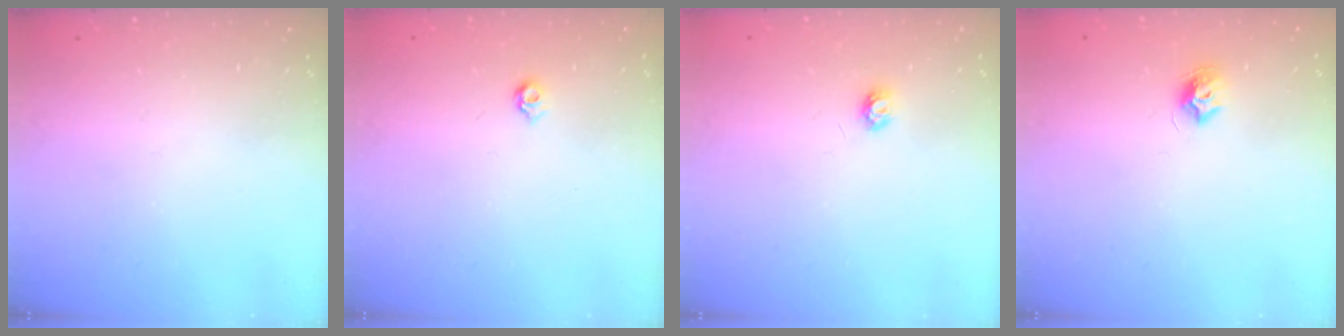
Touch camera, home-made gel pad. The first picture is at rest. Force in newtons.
{"total": 4.2, "press": 4.1, "slide": 0.8}
{"total": 3.4, "press": 3.4, "slide": 0.3}
{"total": 7.1, "press": 7.1, "slide": 0.5}